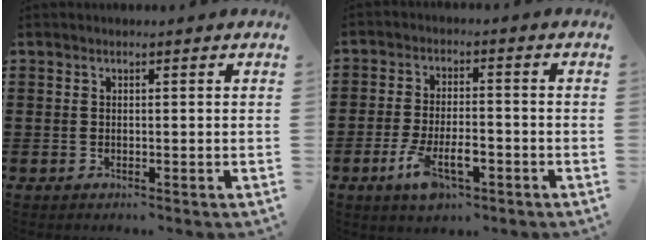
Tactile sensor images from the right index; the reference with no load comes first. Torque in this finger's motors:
{"motor_torque": [1.08, -1.06, 0.20, 0.11]}